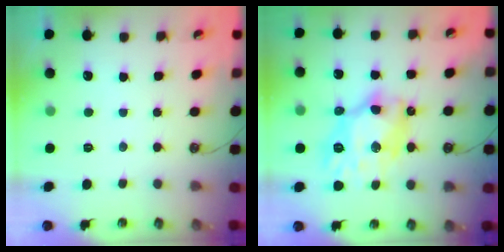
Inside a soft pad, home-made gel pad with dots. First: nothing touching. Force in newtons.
{"total": 13.8, "press": 13.8, "slide": 1.4}